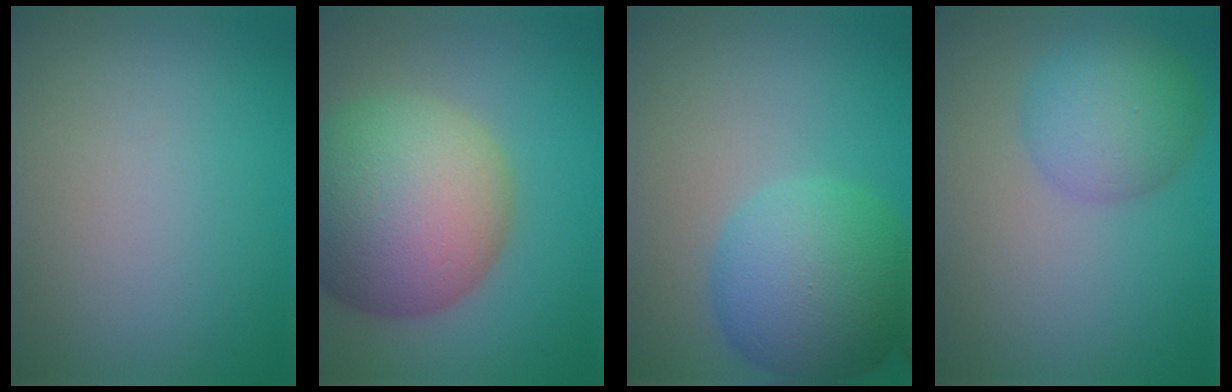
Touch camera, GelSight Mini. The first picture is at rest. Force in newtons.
{"total": 14.1, "press": 14.0, "slide": 0.9}
{"total": 8.4, "press": 8.4, "slide": 0.2}
{"total": 4.7, "press": 4.7, "slide": 0.0}